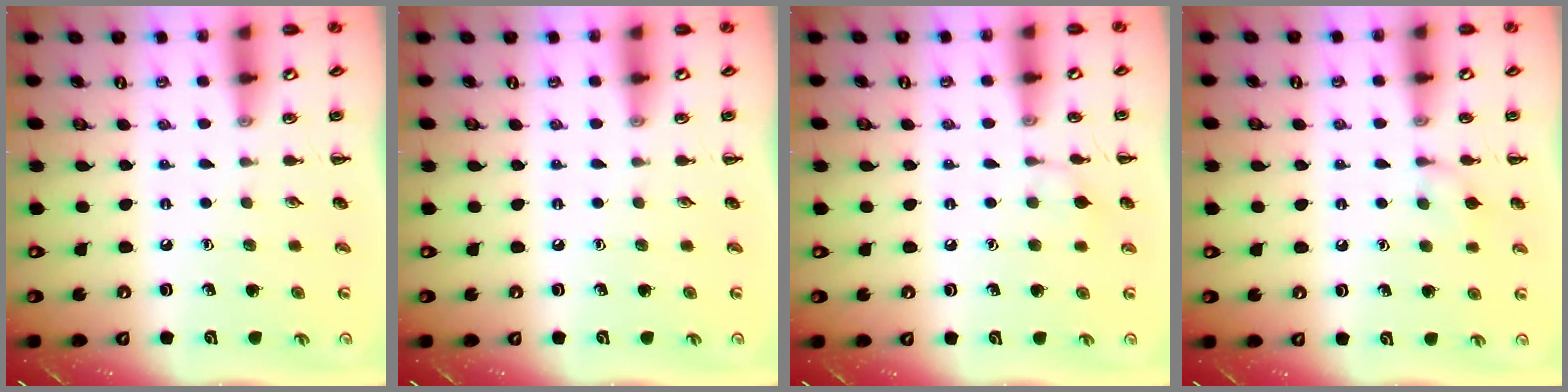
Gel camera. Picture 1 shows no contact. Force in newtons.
{"total": 0.0}
{"total": 5.8, "press": 5.6, "slide": 1.6}
{"total": 6.9, "press": 6.5, "slide": 2.2}